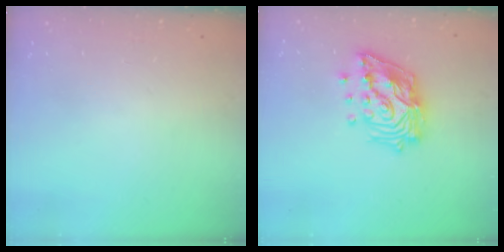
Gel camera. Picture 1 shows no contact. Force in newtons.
{"total": 17.5, "press": 17.5, "slide": 1.4}